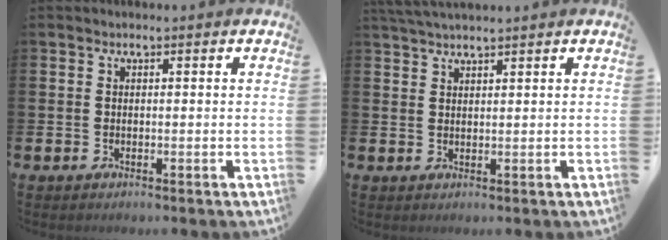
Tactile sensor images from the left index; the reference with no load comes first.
{"total": 2.4, "force": [2.3, -0.1, 0.4], "torque": [-0.018, -0.003, 0.045]}